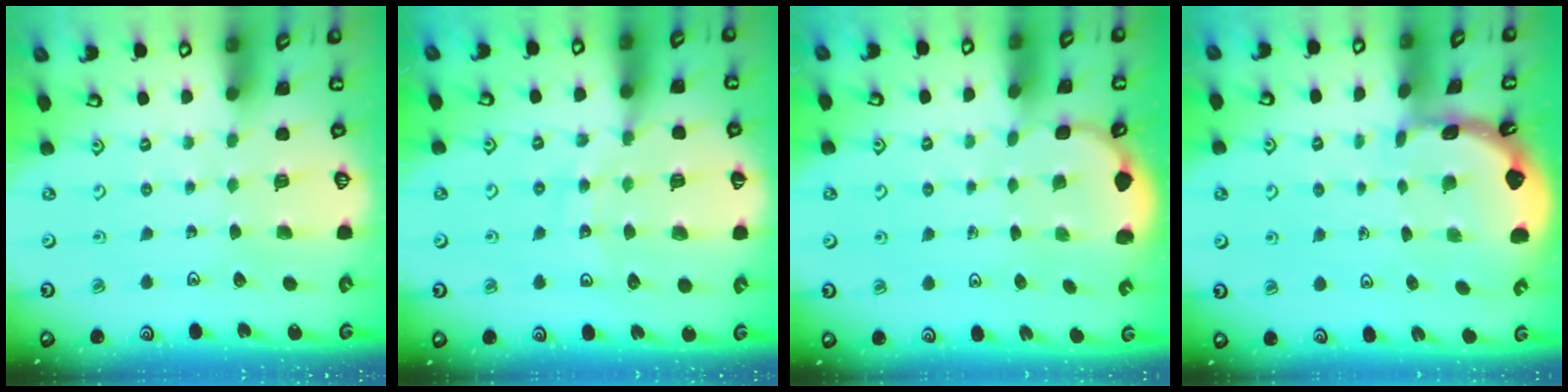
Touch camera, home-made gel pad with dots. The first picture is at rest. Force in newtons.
{"total": 10.3, "press": 10.1, "slide": 2.3}
{"total": 2.6, "press": 2.2, "slide": 1.5}
{"total": 1.8, "press": 1.8, "slide": 0.1}